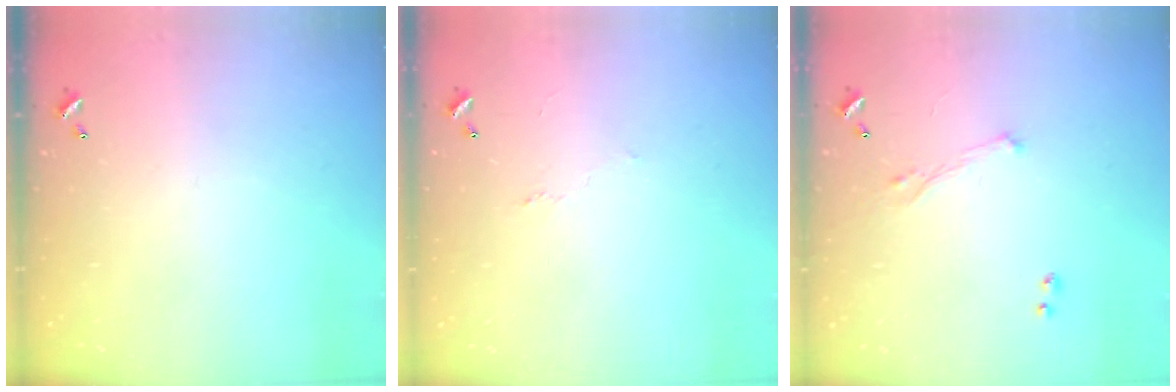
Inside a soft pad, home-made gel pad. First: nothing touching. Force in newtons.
{"total": 0.9, "press": 0.6, "slide": 0.7}
{"total": 0.7, "press": 0.0, "slide": 0.7}